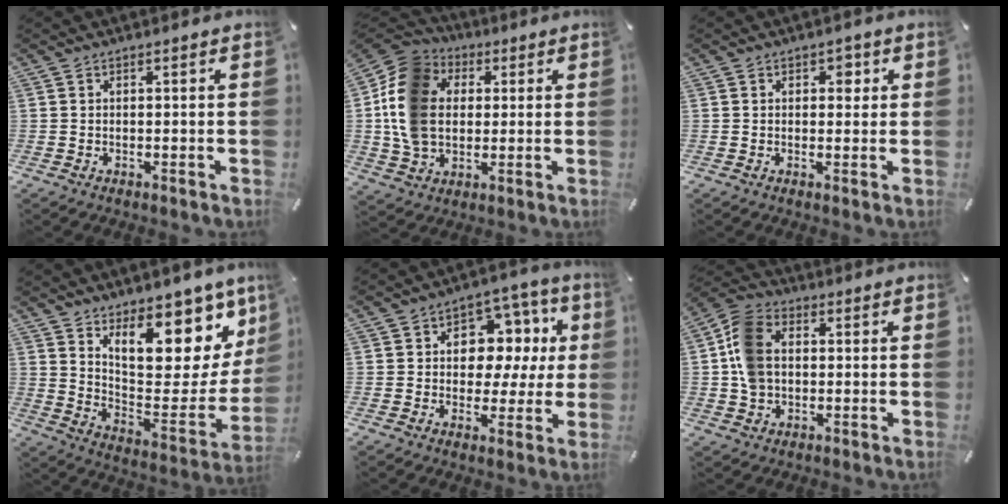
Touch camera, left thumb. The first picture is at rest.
{"total": 15.1, "force": [1.1, 12.6, 8.2], "torque": [-0.204, 0.013, 0.020]}
{"total": 2.3, "force": [0.8, 1.8, 1.3], "torque": [0.002, -0.006, 0.003]}
{"total": 17.3, "force": [13.0, 7.9, 8.3], "torque": [-0.095, -0.123, 0.221]}
{"total": 11.4, "force": [2.9, 8.7, 6.7], "torque": [-0.084, -0.024, 0.052]}
{"total": 9.8, "force": [0.5, 7.9, 5.8], "torque": [-0.135, 0.020, 0.016]}